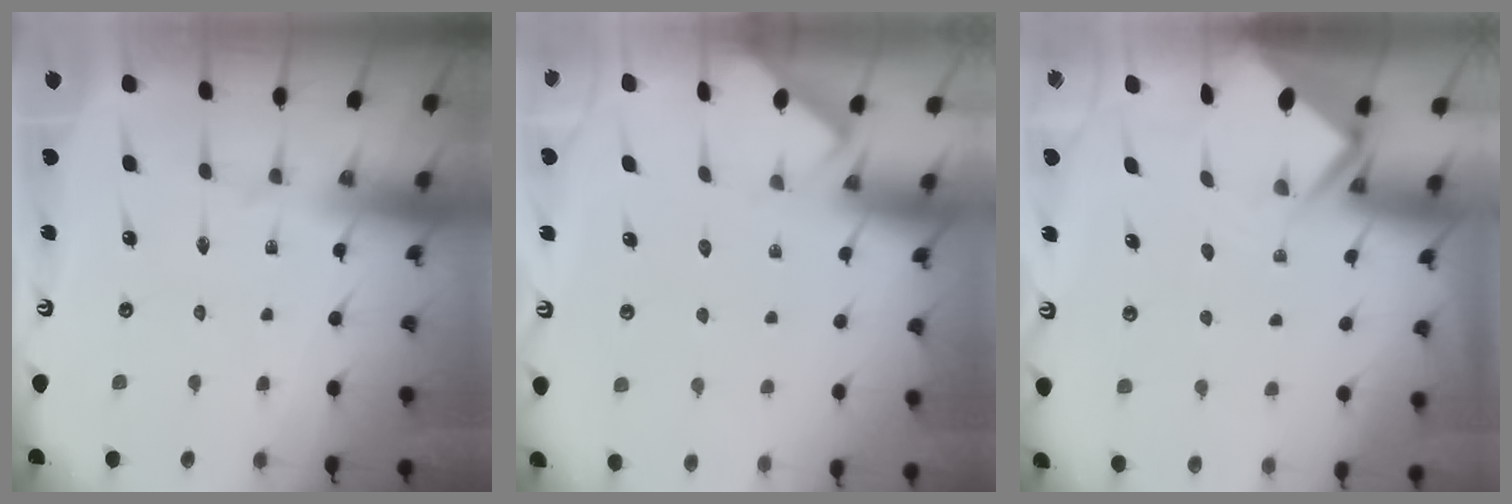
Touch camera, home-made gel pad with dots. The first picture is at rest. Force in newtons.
{"total": 1.7, "press": 1.7, "slide": 0.3}
{"total": 4.0, "press": 3.9, "slide": 0.3}